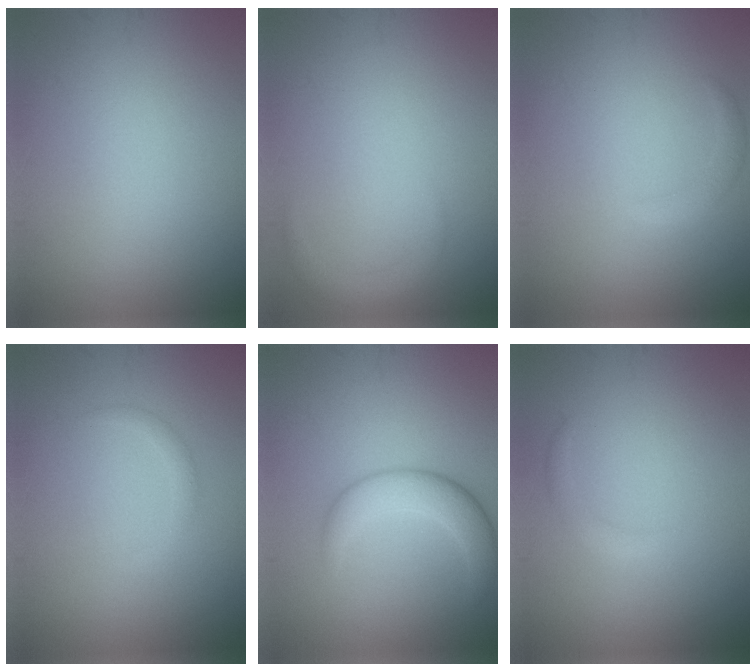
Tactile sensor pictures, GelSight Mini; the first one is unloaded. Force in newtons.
{"total": 1.5, "press": 1.5, "slide": 0.1}
{"total": 1.2, "press": 1.2, "slide": 0.2}
{"total": 1.0, "press": 1.0, "slide": 0.0}
{"total": 3.6, "press": 3.6, "slide": 0.2}
{"total": 1.0, "press": 1.0, "slide": 0.1}